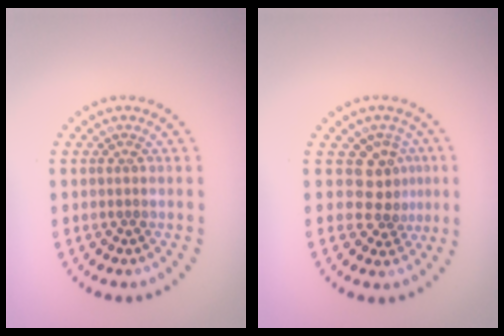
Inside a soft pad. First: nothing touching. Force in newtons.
{"total": 2.8, "press": 2.2, "slide": 1.7}